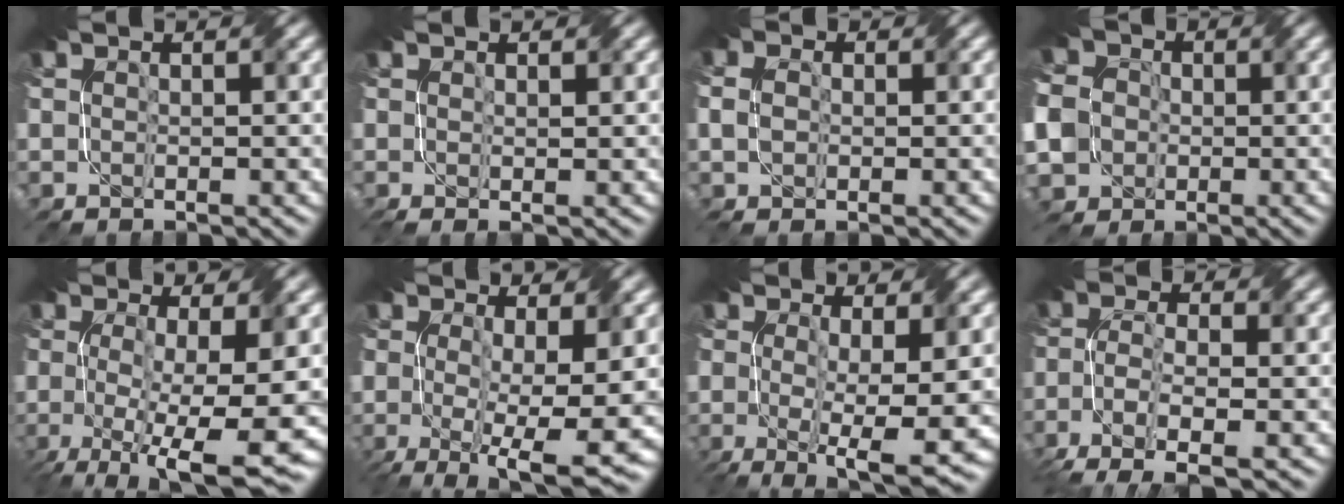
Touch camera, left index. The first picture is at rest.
{"total": 0.7, "force": [0.2, 0.1, 0.7], "torque": [-0.008, 0.000, 0.009]}
{"total": 2.0, "force": [0.0, 1.5, 1.4], "torque": [-0.041, 0.003, 0.006]}
{"total": 8.3, "force": [-1.3, 7.3, 3.9], "torque": [-0.099, -0.005, -0.043]}
{"total": 10.7, "force": [-2.0, 3.2, 10.0], "torque": [-0.148, -0.018, -0.022]}
{"total": 8.5, "force": [-1.0, 3.0, 7.9], "torque": [-0.130, -0.021, -0.009]}
{"total": 7.0, "force": [-0.6, 2.4, 6.5], "torque": [-0.113, -0.021, -0.004]}
{"total": 5.3, "force": [-2.9, 1.7, 4.1], "torque": [-0.089, -0.005, -0.062]}